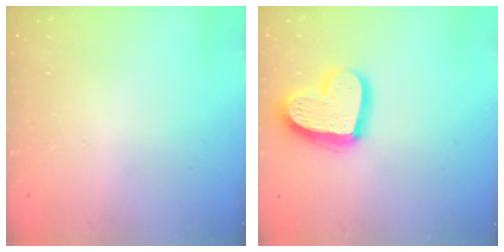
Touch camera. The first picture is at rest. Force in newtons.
{"total": 17.2, "press": 17.1, "slide": 1.5}